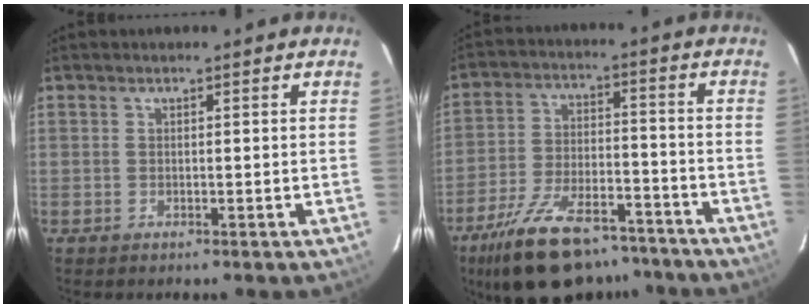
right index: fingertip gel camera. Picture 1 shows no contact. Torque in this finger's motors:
{"motor_torque": [1.39, -0.75, 0.52, 0.15]}